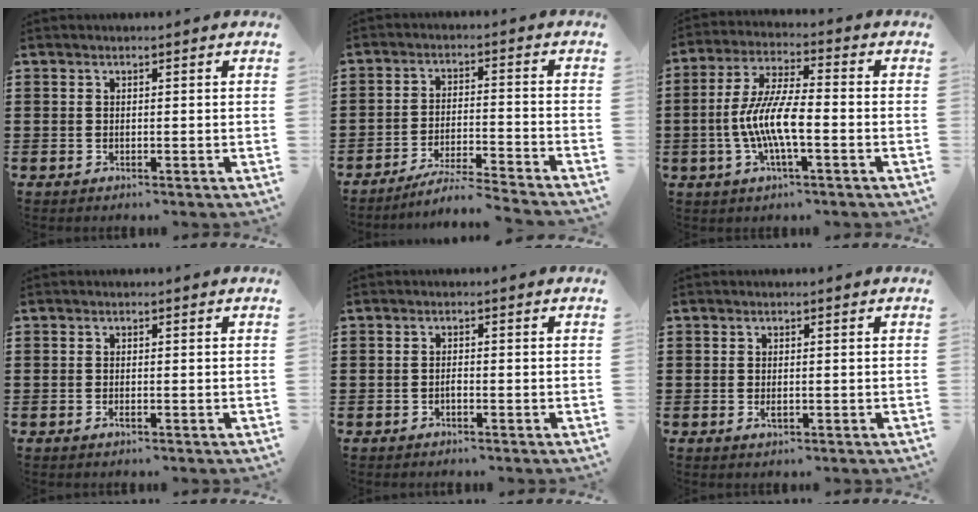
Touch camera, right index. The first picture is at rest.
{"total": 5.0, "force": [-4.7, -0.6, 1.5], "torque": [-0.032, -0.010, -0.093]}
{"total": 8.7, "force": [-2.1, 2.0, 8.2], "torque": [-0.185, -0.013, -0.046]}
{"total": 0.7, "force": [-0.4, 0.1, 0.6], "torque": [-0.012, -0.004, -0.006]}
{"total": 0.9, "force": [-0.5, 0.3, 0.7], "torque": [-0.016, -0.004, -0.009]}
{"total": 1.2, "force": [-0.2, 0.5, 1.1], "torque": [-0.021, -0.001, -0.003]}